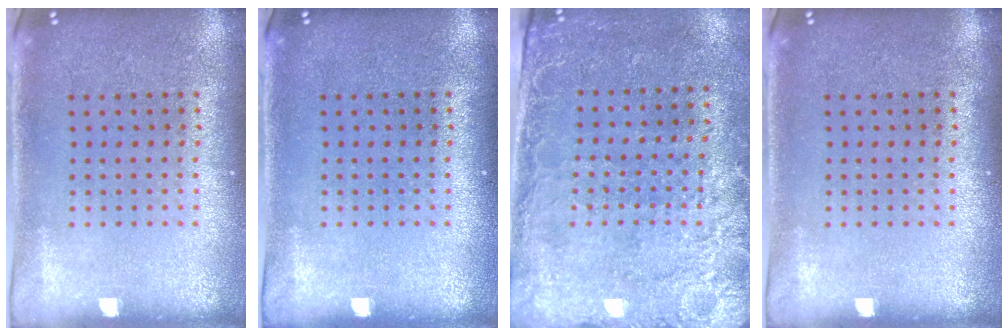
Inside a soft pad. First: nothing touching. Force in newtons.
{"total": 0.0}
{"total": 2.6, "press": 2.3, "slide": 1.3}
{"total": 0.0}